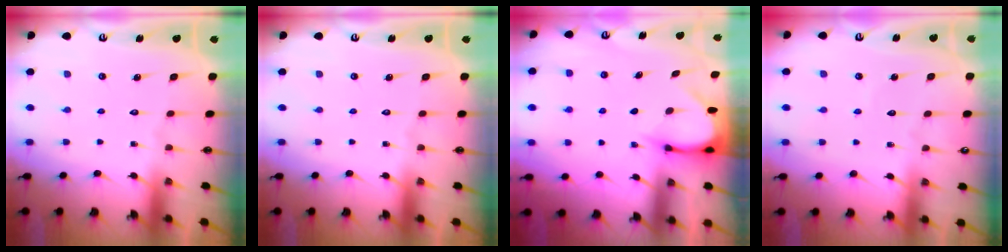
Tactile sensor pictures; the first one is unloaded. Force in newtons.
{"total": 0.0}
{"total": 3.8, "press": 3.8, "slide": 0.2}
{"total": 2.7, "press": 2.7, "slide": 0.2}